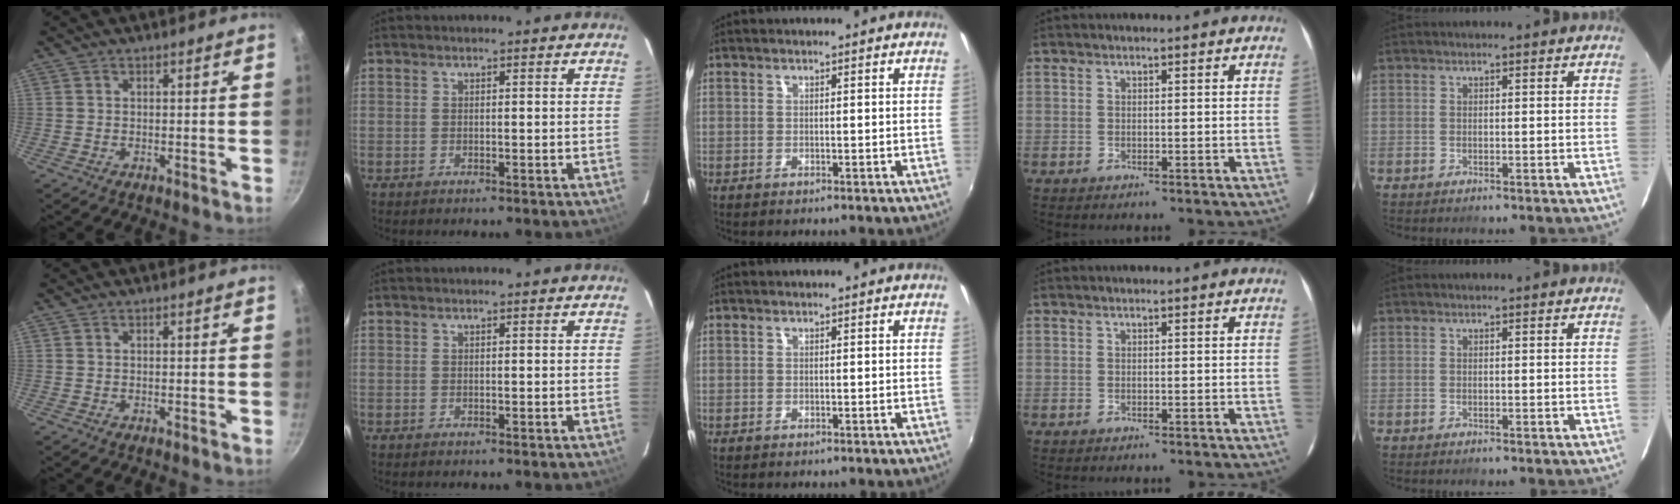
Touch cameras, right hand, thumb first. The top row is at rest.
{}